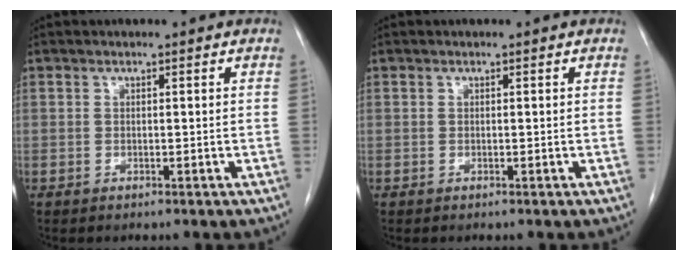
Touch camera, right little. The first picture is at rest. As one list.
[{"total": 0.0}]